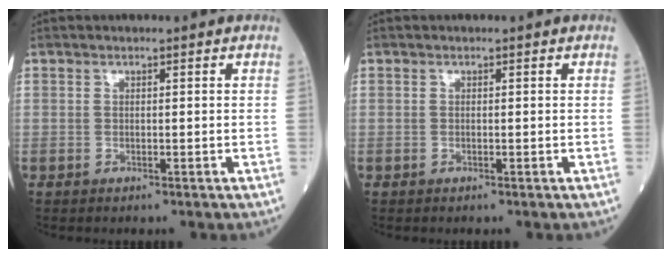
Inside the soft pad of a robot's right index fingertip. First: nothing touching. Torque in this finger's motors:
{"motor_torque": [-0.19, -0.16, 0.04, 0.01]}